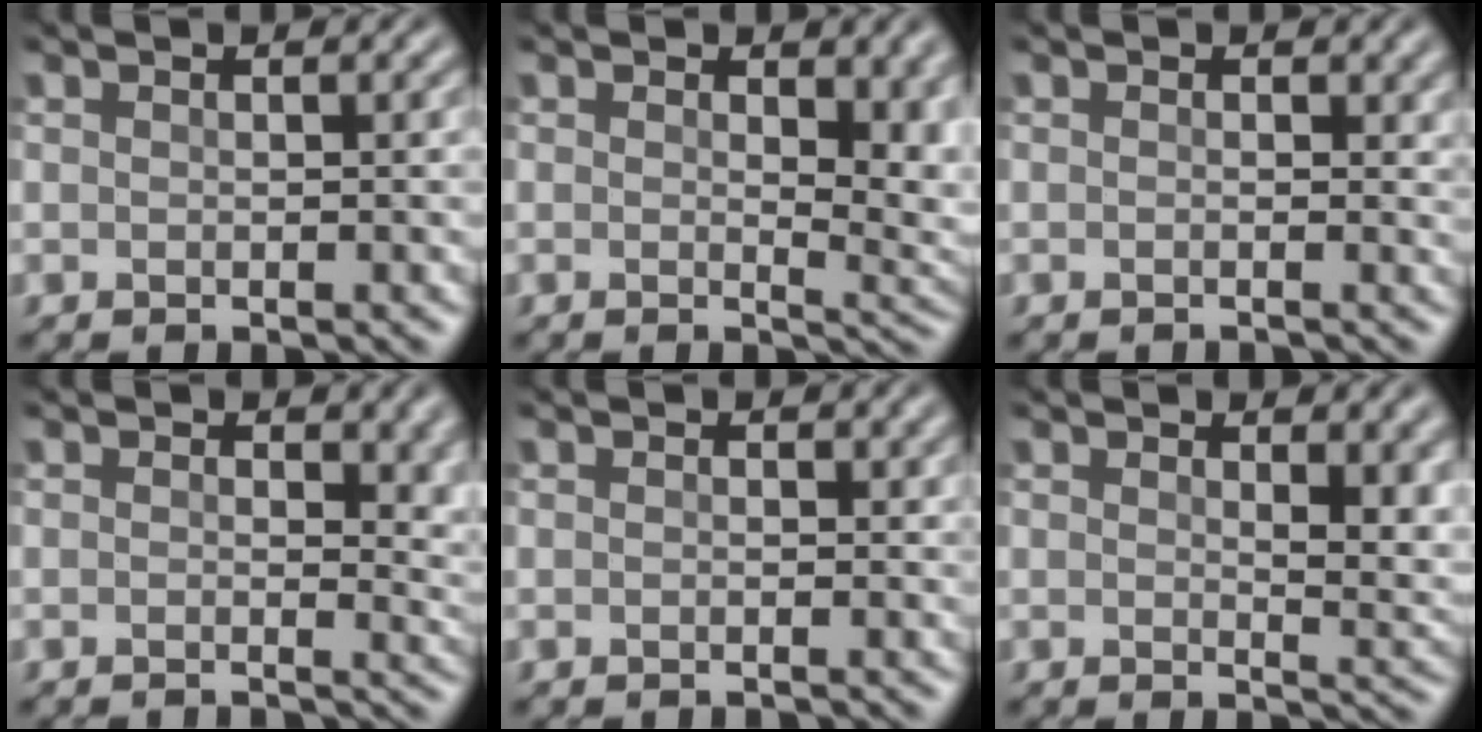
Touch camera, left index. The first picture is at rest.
{"total": 5.9, "force": [0.9, 2.6, 5.2], "torque": [-0.047, -0.010, 0.020]}
{"total": 0.8, "force": [-0.1, 0.3, 0.7], "torque": [-0.005, -0.001, -0.004]}
{"total": 4.0, "force": [0.3, 1.8, 3.5], "torque": [-0.018, 0.001, -0.001]}
{"total": 0.6, "force": [-0.6, 0.0, 0.1], "torque": [-0.001, -0.002, -0.010]}
{"total": 4.3, "force": [1.5, 1.6, 3.6], "torque": [-0.042, -0.008, 0.032]}